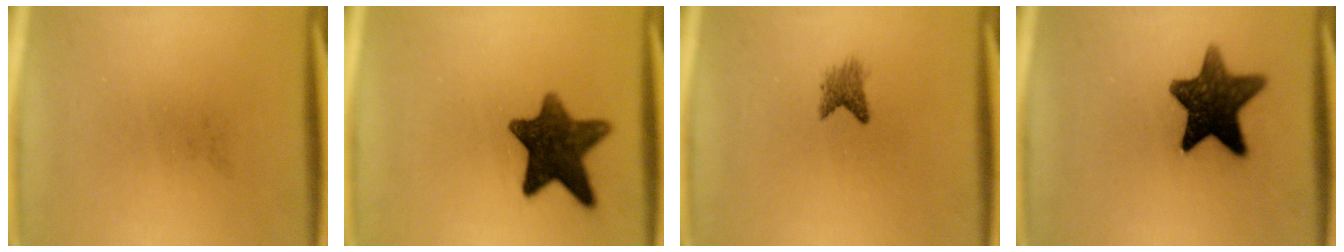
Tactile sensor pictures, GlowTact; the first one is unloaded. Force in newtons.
{"total": 11.7}
{"total": 2.1}
{"total": 12.5}